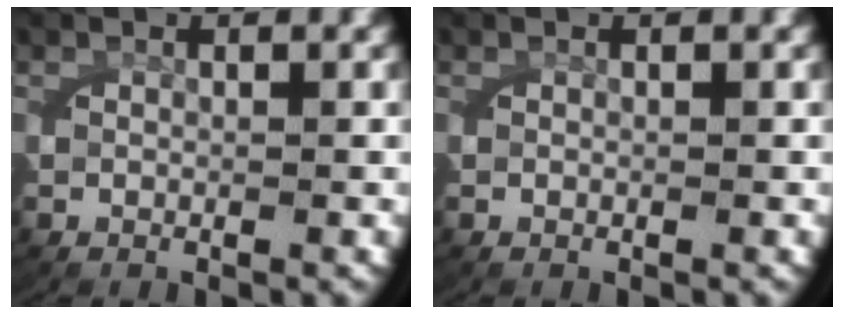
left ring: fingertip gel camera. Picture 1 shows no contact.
{"total": 0.0}